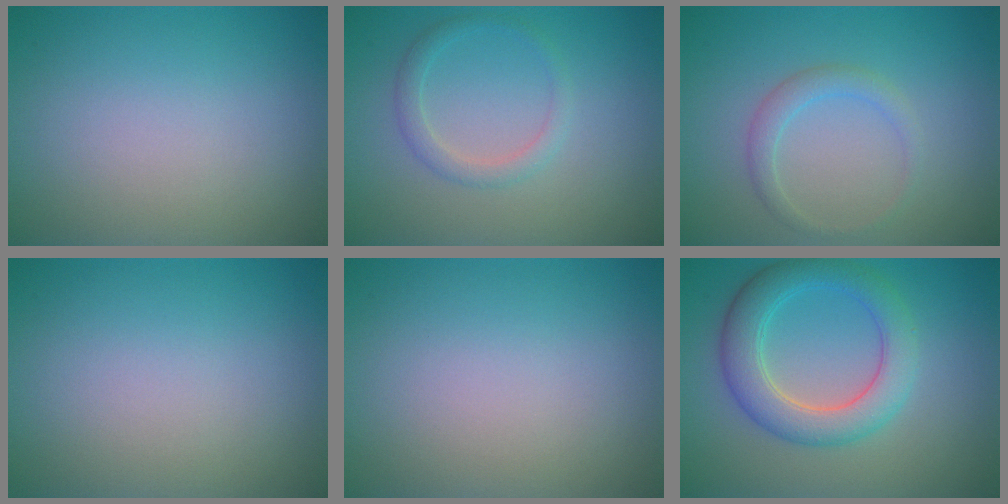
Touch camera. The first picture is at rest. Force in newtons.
{"total": 1.7, "press": 1.7, "slide": 0.1}
{"total": 1.7, "press": 1.7, "slide": 0.2}
{"total": 0.0}
{"total": 0.0}
{"total": 5.1, "press": 5.1, "slide": 0.2}